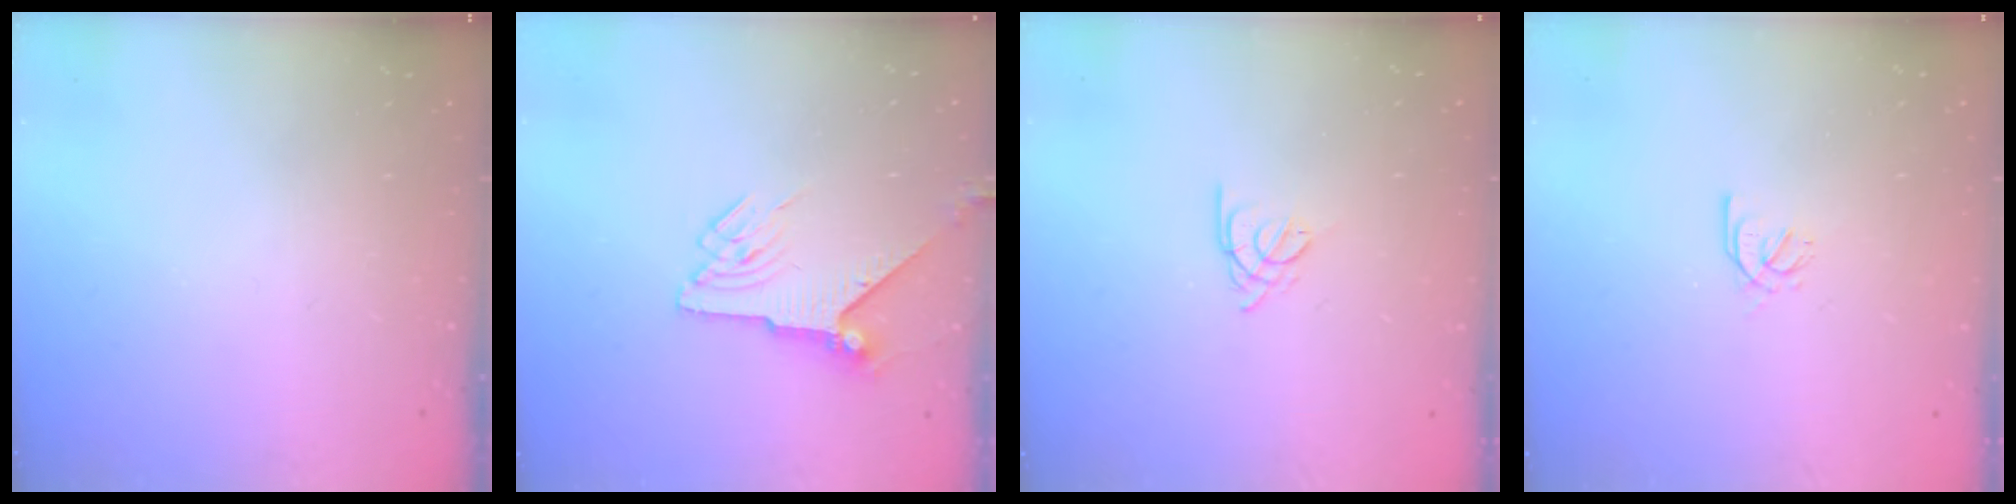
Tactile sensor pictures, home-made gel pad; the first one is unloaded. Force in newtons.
{"total": 7.0, "press": 7.0, "slide": 0.3}
{"total": 2.5, "press": 2.5, "slide": 0.7}
{"total": 1.7, "press": 1.6, "slide": 0.5}